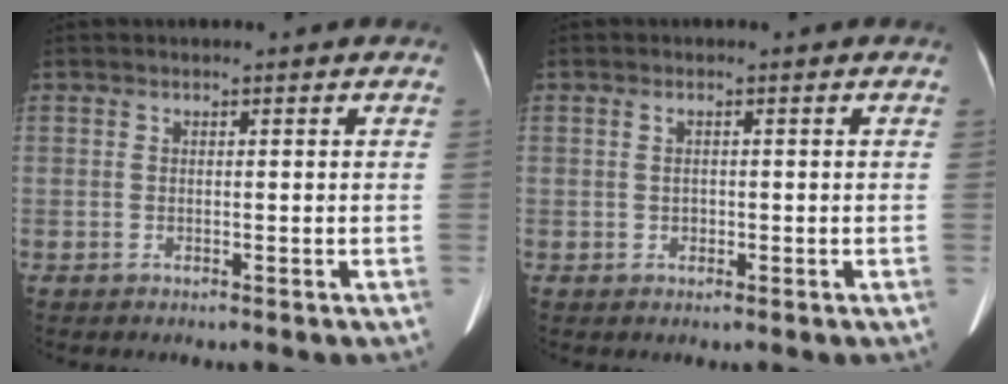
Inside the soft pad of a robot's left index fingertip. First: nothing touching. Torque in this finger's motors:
{"motor_torque": [-0.34, 0.02, 0.02, -0.02]}